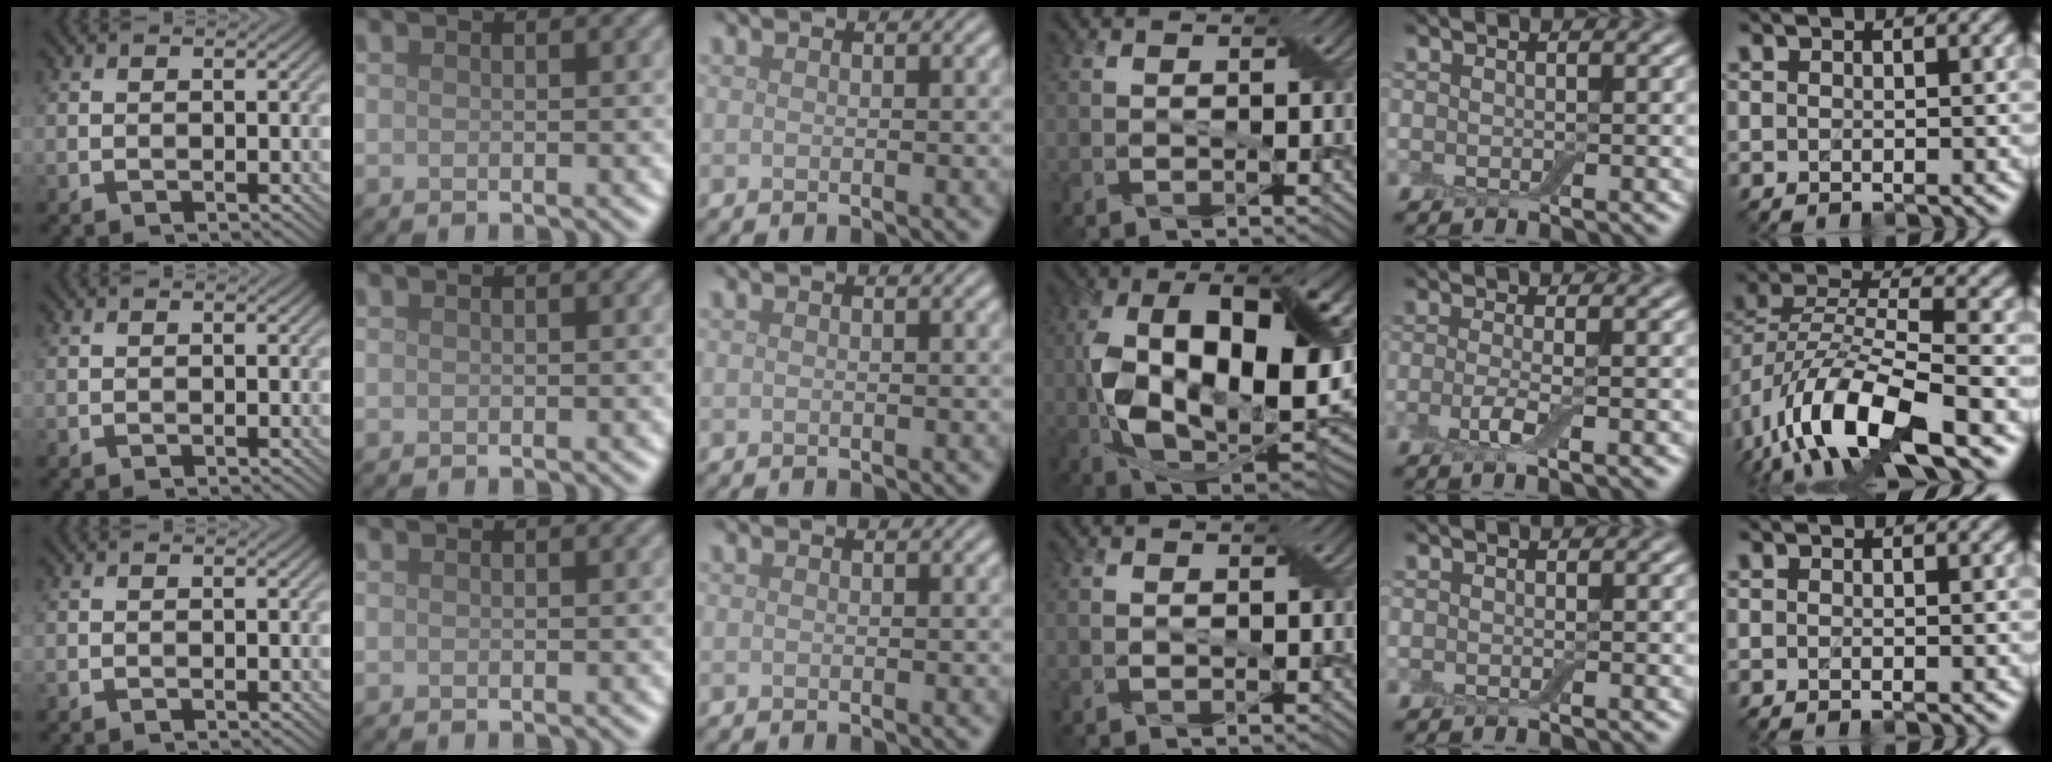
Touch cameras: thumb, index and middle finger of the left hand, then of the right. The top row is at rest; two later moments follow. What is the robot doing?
{"motion": "insert", "object": "drawer"}